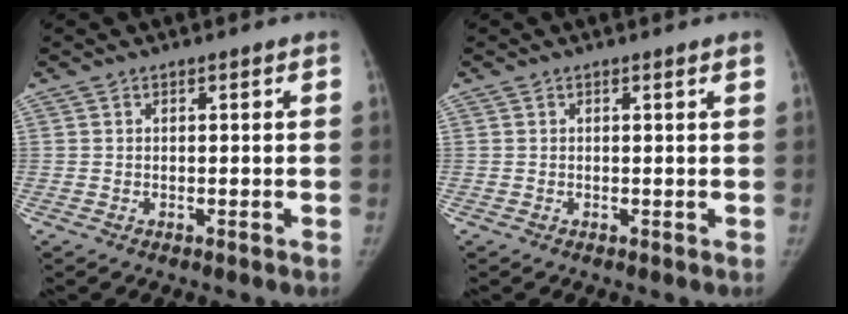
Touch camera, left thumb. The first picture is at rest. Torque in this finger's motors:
{"motor_torque": [0.17, 0.12, 0.10, -0.16, 0.06]}